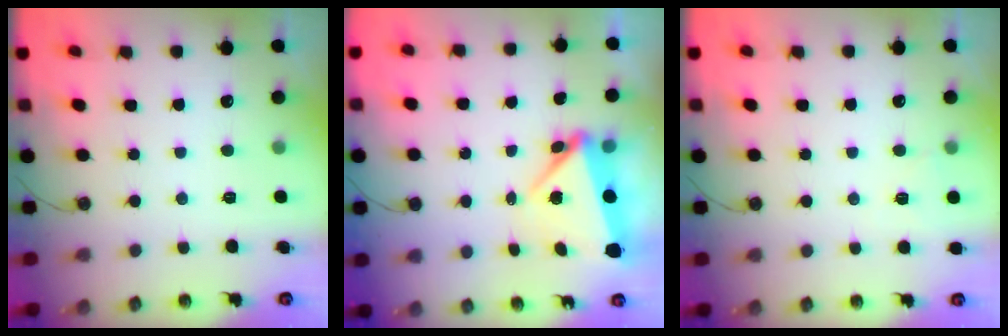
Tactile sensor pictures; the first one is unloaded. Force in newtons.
{"total": 5.9, "press": 5.0, "slide": 3.0}
{"total": 5.0, "press": 4.4, "slide": 2.3}